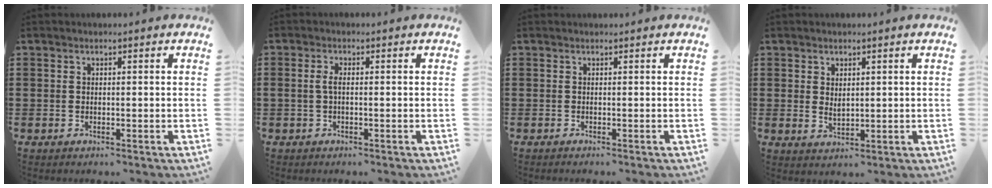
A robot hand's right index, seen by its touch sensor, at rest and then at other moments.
{"total": 1.9, "force": [-0.2, 0.6, 1.8], "torque": [-0.048, -0.004, -0.010]}
{"total": 0.0}
{"total": 1.8, "force": [0.9, 1.1, 1.0], "torque": [-0.021, 0.004, 0.017]}